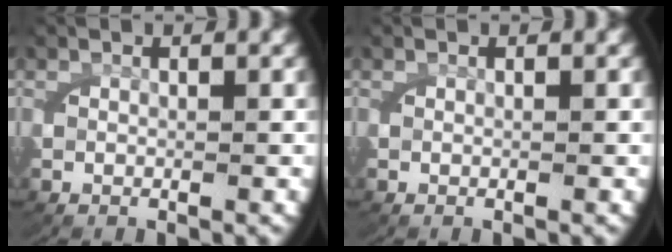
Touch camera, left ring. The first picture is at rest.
{"total": 0.0}